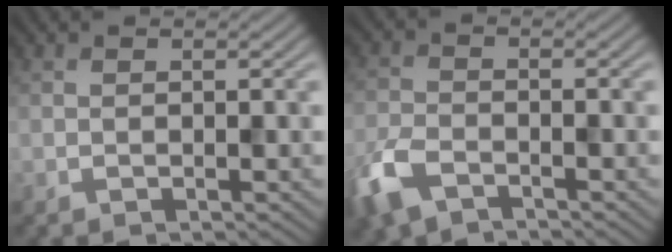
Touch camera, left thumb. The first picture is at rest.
{"total": 6.3, "force": [-4.2, 3.0, 3.7], "torque": [-0.089, -0.011, -0.096]}